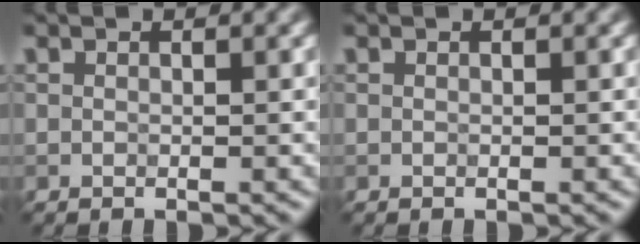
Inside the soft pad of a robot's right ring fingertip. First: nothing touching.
{"total": 0.0}